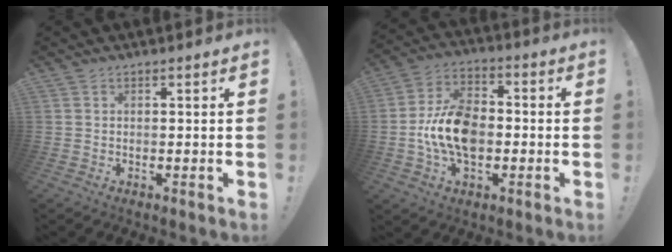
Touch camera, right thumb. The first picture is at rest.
{"total": 15.0, "force": [-3.0, 10.0, 10.8], "torque": [-0.199, 0.020, -0.056]}